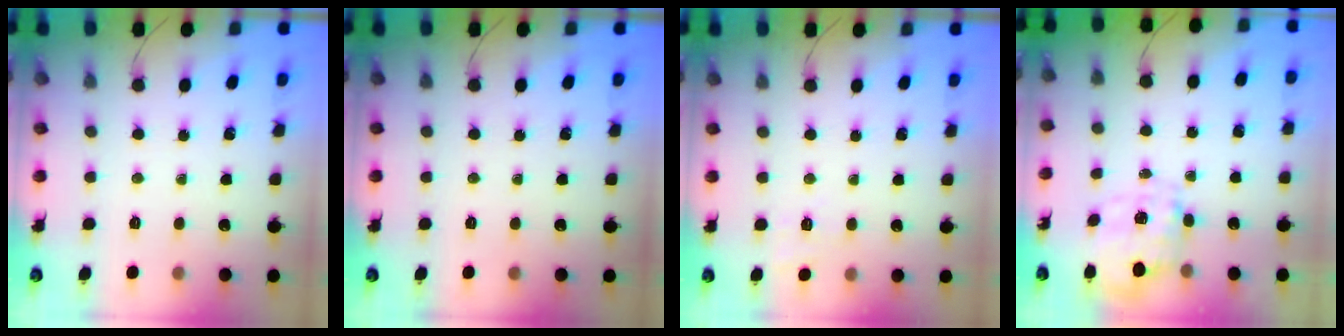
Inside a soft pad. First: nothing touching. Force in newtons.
{"total": 0.0}
{"total": 8.2, "press": 8.0, "slide": 2.0}
{"total": 2.5, "press": 2.3, "slide": 1.0}